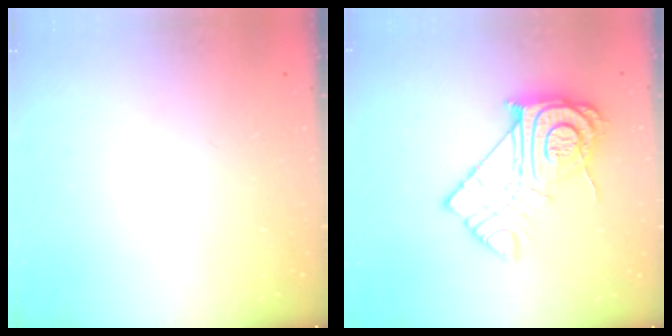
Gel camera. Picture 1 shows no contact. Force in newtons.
{"total": 17.3, "press": 17.2, "slide": 1.3}